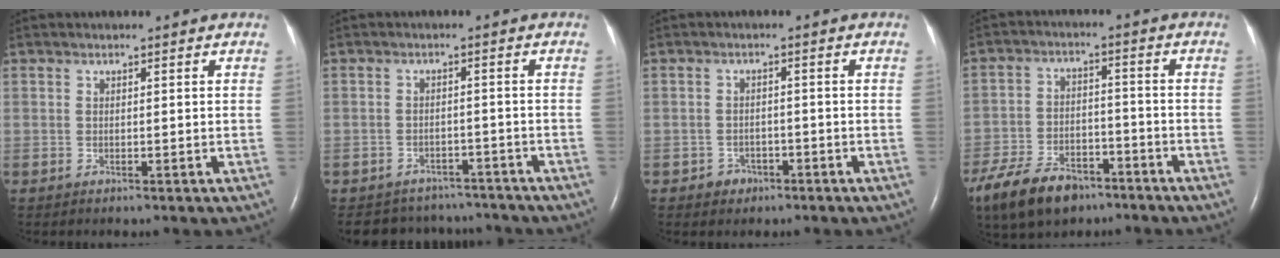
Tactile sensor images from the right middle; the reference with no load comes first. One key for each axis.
{"total": 8.5, "fx": -7.8, "fy": 3.1, "fz": 0.1, "tx": -0.001, "ty": 0.016, "tz": -0.098}
{"total": 2.5, "fx": -1.5, "fy": 1.9, "fz": 0.4, "tx": -0.006, "ty": 0.009, "tz": -0.022}
{"total": 14.6, "fx": -10.3, "fy": 7.4, "fz": 7.2, "tx": -0.169, "ty": -0.010, "tz": -0.177}